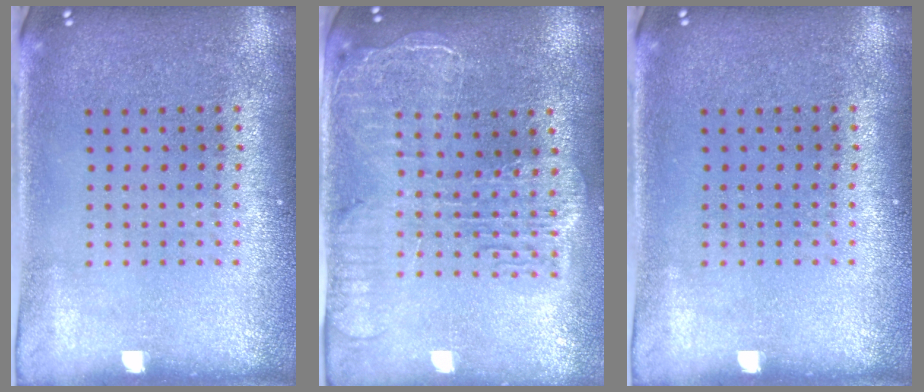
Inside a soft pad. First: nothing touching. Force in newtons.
{"total": 2.4, "press": 2.1, "slide": 1.2}
{"total": 0.0}